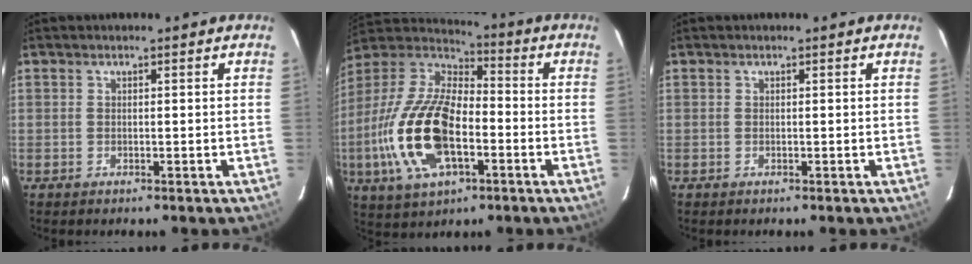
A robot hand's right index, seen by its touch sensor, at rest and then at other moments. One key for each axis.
{"total": 20.9, "fx": -5.7, "fy": 10.1, "fz": 17.4, "tx": -0.377, "ty": -0.013, "tz": -0.105}
{"total": 0.0}